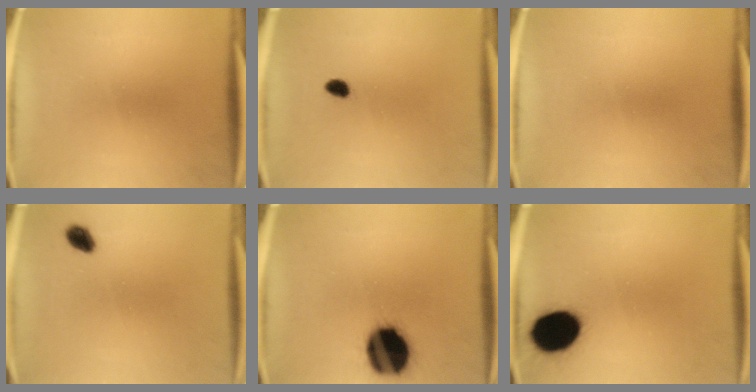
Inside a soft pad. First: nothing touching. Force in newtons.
{"total": 2.0}
{"total": 0.0}
{"total": 2.8}
{"total": 19.1}
{"total": 15.2}